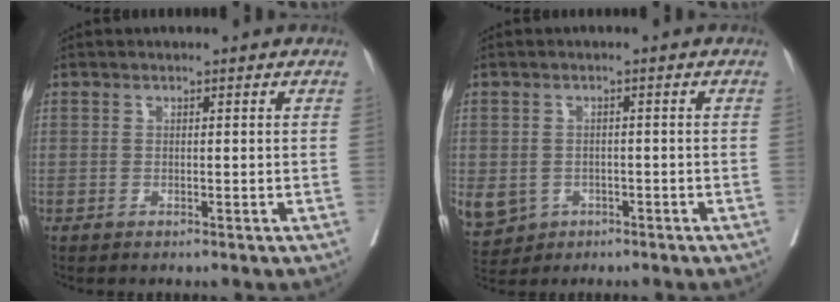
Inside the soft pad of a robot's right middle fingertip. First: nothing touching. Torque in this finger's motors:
{"motor_torque": [0.73, -0.66, 0.54, 0.11]}